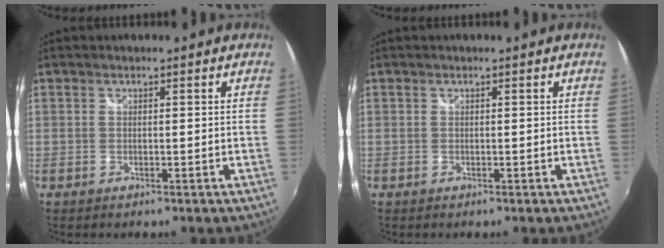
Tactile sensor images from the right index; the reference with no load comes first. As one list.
[{"total": 0.0}]